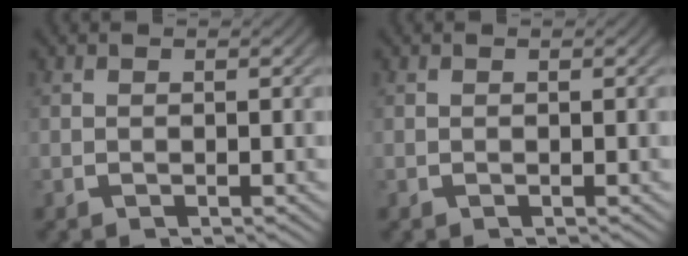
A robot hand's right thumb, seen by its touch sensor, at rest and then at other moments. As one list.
[{"total": 0.0}]